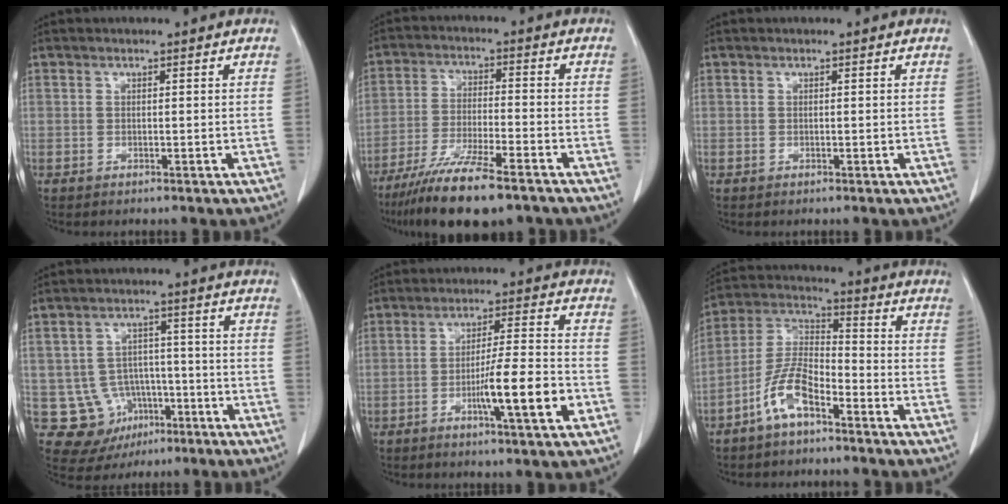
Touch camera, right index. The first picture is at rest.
{"total": 13.1, "force": [-9.8, 1.7, 8.6], "torque": [-0.158, -0.034, -0.166]}
{"total": 0.0}
{"total": 9.3, "force": [-3.0, 8.5, 2.1], "torque": [-0.044, 0.019, -0.033]}
{"total": 9.8, "force": [-3.6, 0.2, 9.1], "torque": [-0.150, -0.006, -0.060]}
{"total": 8.7, "force": [-5.2, 2.9, 6.4], "torque": [-0.146, 0.010, -0.106]}